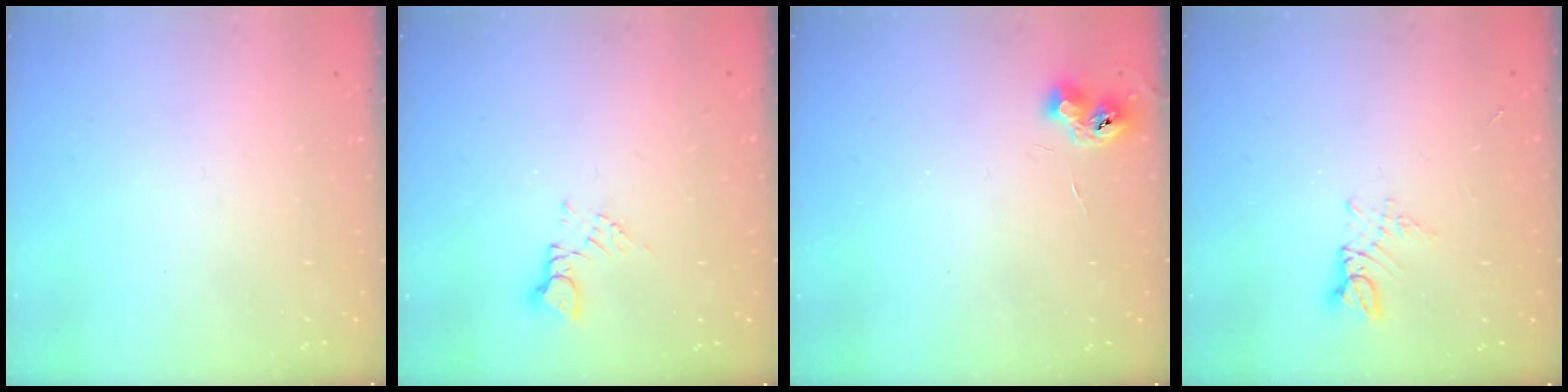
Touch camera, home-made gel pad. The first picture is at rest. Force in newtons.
{"total": 3.7, "press": 3.6, "slide": 0.4}
{"total": 6.9, "press": 6.9, "slide": 0.7}
{"total": 2.8, "press": 2.8, "slide": 0.3}